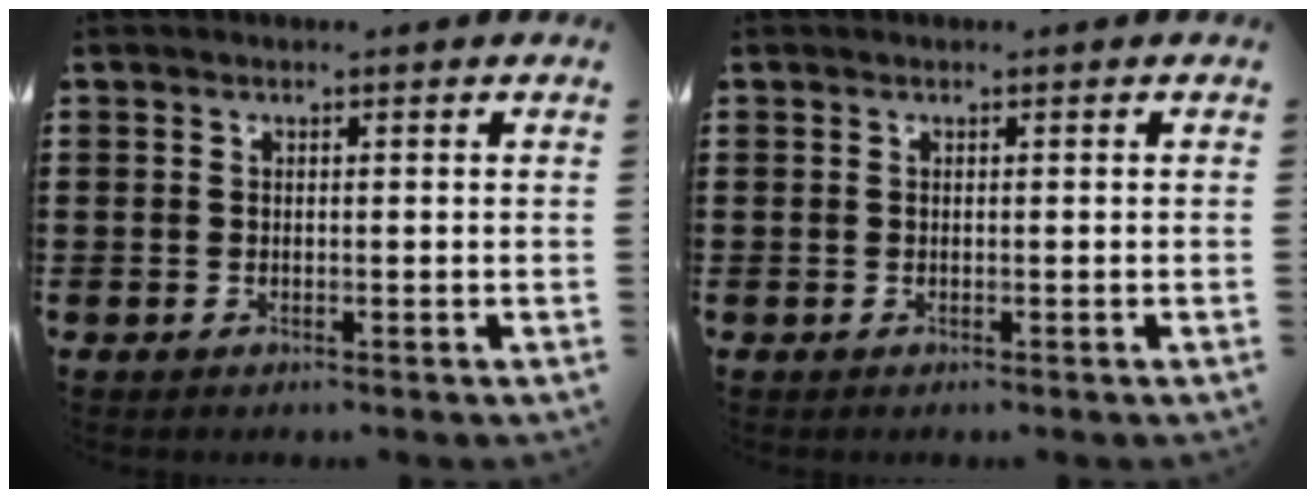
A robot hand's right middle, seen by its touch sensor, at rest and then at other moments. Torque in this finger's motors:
{"motor_torque": [0.00, 0.00, 0.00, 0.00]}